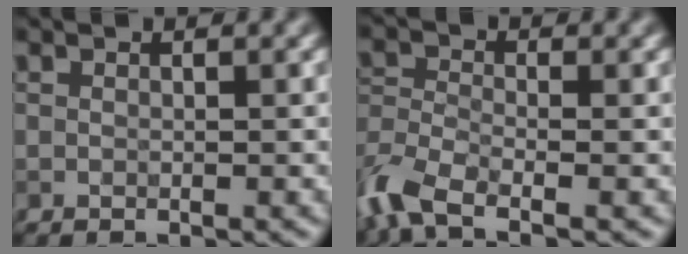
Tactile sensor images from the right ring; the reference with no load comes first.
{"total": 5.8, "force": [-3.8, 2.3, 3.6], "torque": [-0.085, -0.008, -0.092]}